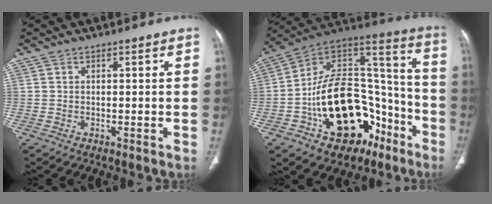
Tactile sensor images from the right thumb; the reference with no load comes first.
{"total": 28.0, "force": [-10.9, 17.8, 18.7], "torque": [-0.284, 0.094, -0.160]}